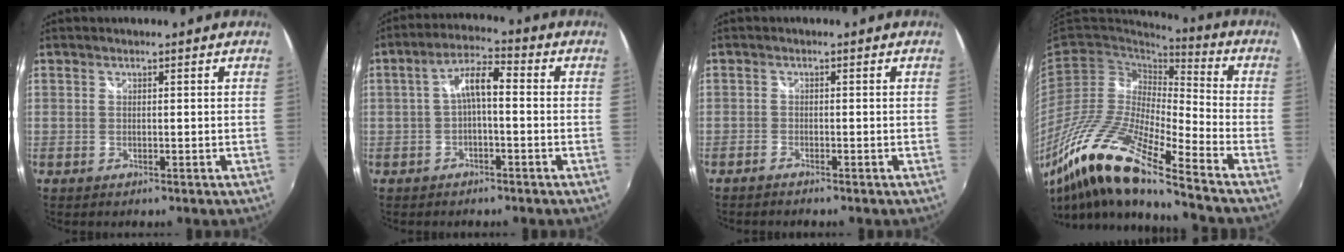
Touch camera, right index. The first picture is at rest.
{"total": 5.7, "force": [-0.9, 1.8, 5.3], "torque": [-0.106, 0.018, -0.017]}
{"total": 1.3, "force": [-1.3, 0.2, 0.4], "torque": [-0.017, -0.005, -0.027]}
{"total": 20.5, "force": [-13.3, 2.3, 15.5], "torque": [-0.296, -0.034, -0.274]}